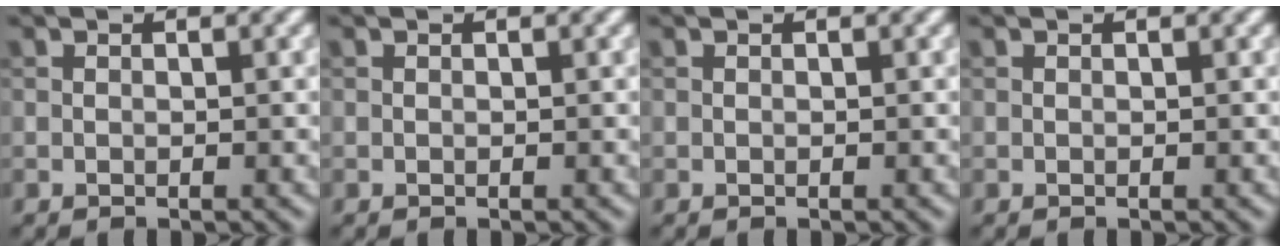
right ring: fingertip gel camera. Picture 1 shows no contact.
{"total": 0.0}
{"total": 0.0}
{"total": 0.0}